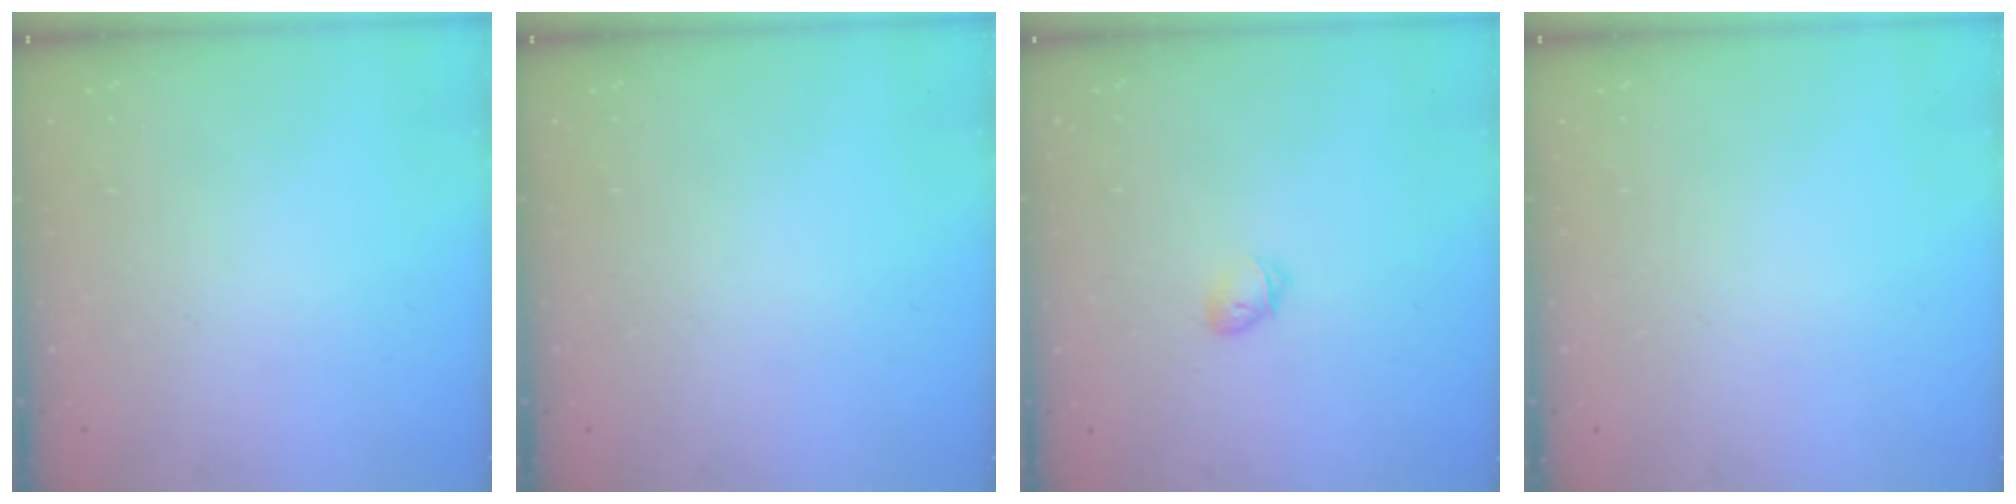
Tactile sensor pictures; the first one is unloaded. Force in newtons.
{"total": 0.0}
{"total": 3.7, "press": 3.6, "slide": 0.8}
{"total": 0.0}